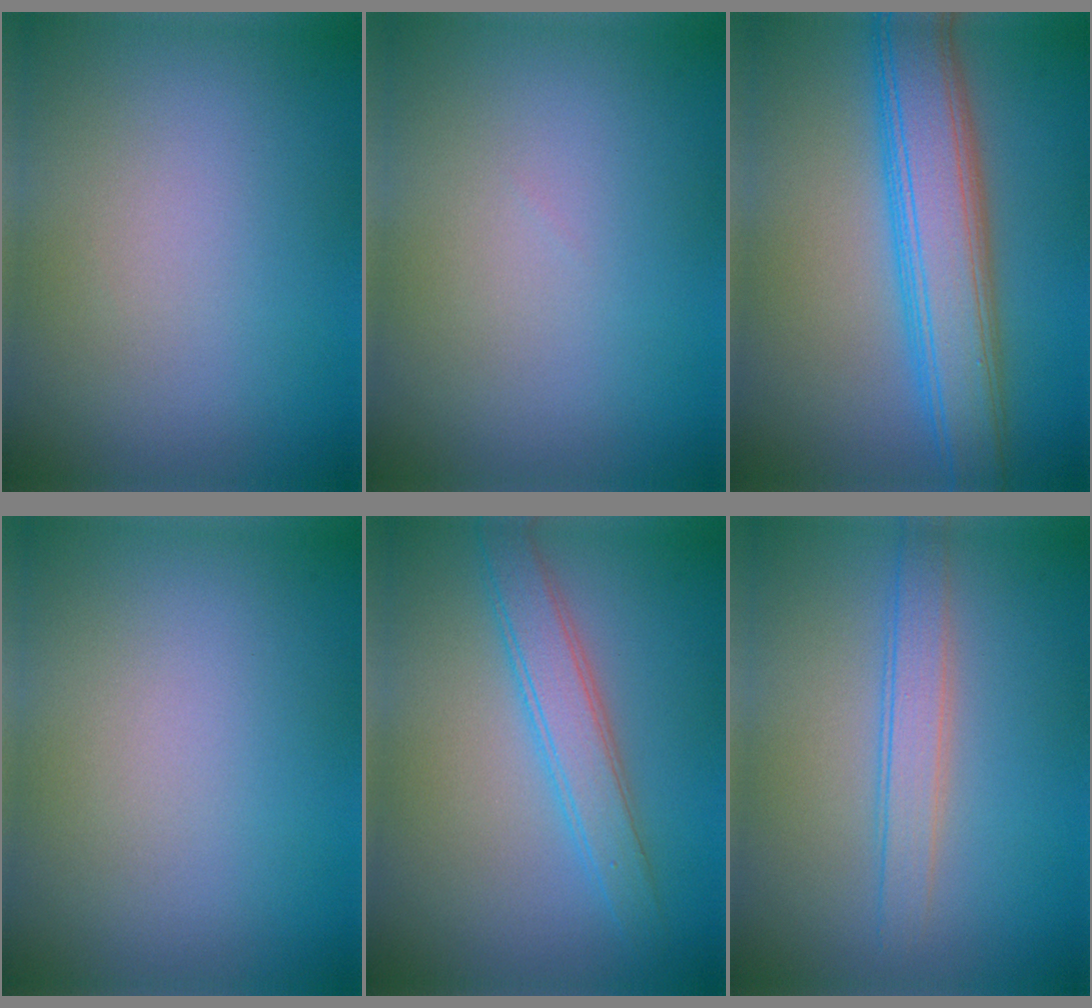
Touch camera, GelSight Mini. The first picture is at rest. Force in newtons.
{"total": 0.0}
{"total": 7.5, "press": 7.5, "slide": 0.4}
{"total": 0.0}
{"total": 3.5, "press": 3.5, "slide": 0.1}
{"total": 2.5, "press": 2.5, "slide": 0.1}